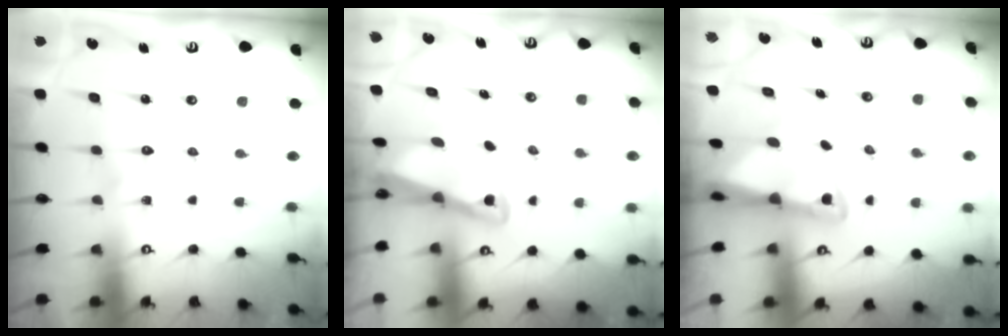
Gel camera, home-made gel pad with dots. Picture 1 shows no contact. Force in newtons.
{"total": 3.0, "press": 3.0, "slide": 0.3}
{"total": 2.5, "press": 2.5, "slide": 0.6}